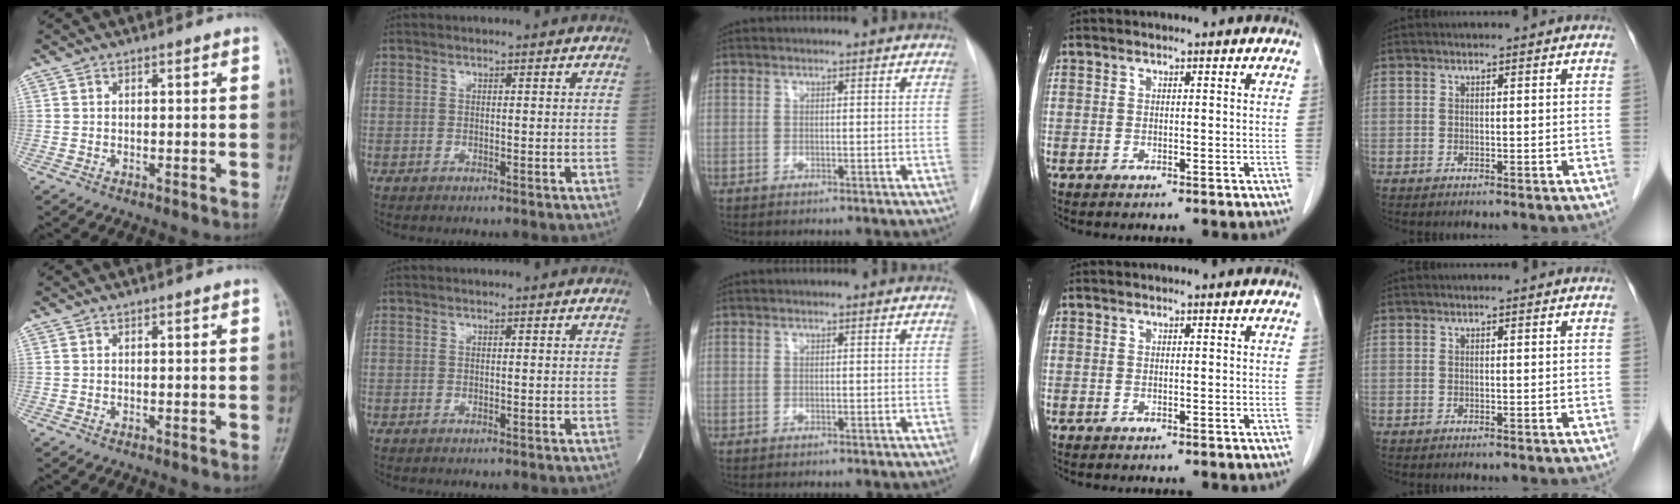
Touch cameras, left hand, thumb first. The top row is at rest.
{}